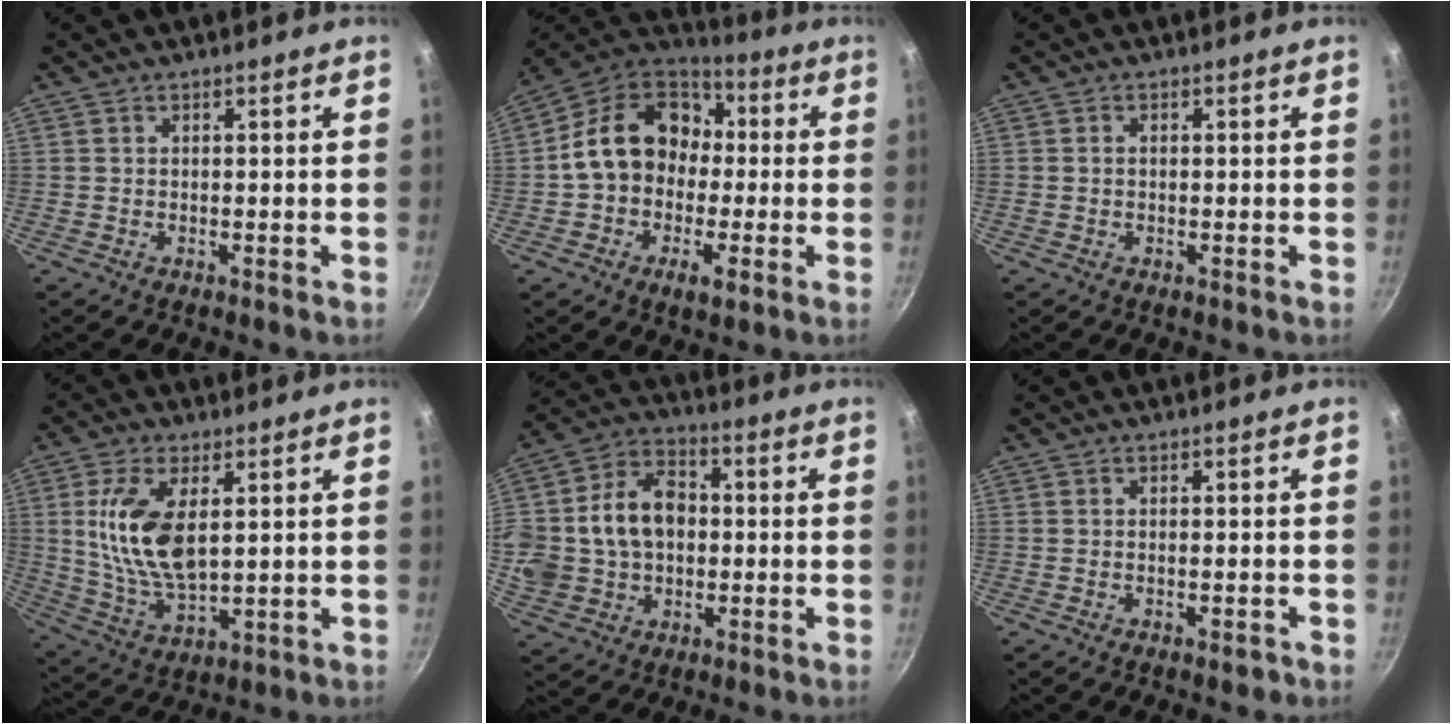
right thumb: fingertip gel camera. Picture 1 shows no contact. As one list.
[{"total": 18.7, "force": [0.3, 14.1, 12.3], "torque": [-0.188, 0.040, -0.011]}, {"total": 0.9, "force": [0.0, 0.8, 0.5], "torque": [-0.008, 0.004, 0.000]}, {"total": 13.8, "force": [3.0, 7.0, 11.6], "torque": [-0.220, -0.017, 0.065]}, {"total": 18.2, "force": [0.8, 14.1, 11.5], "torque": [-0.212, 0.030, 0.013]}, {"total": 1.8, "force": [-0.9, 0.6, 1.4], "torque": [-0.023, 0.004, -0.012]}]